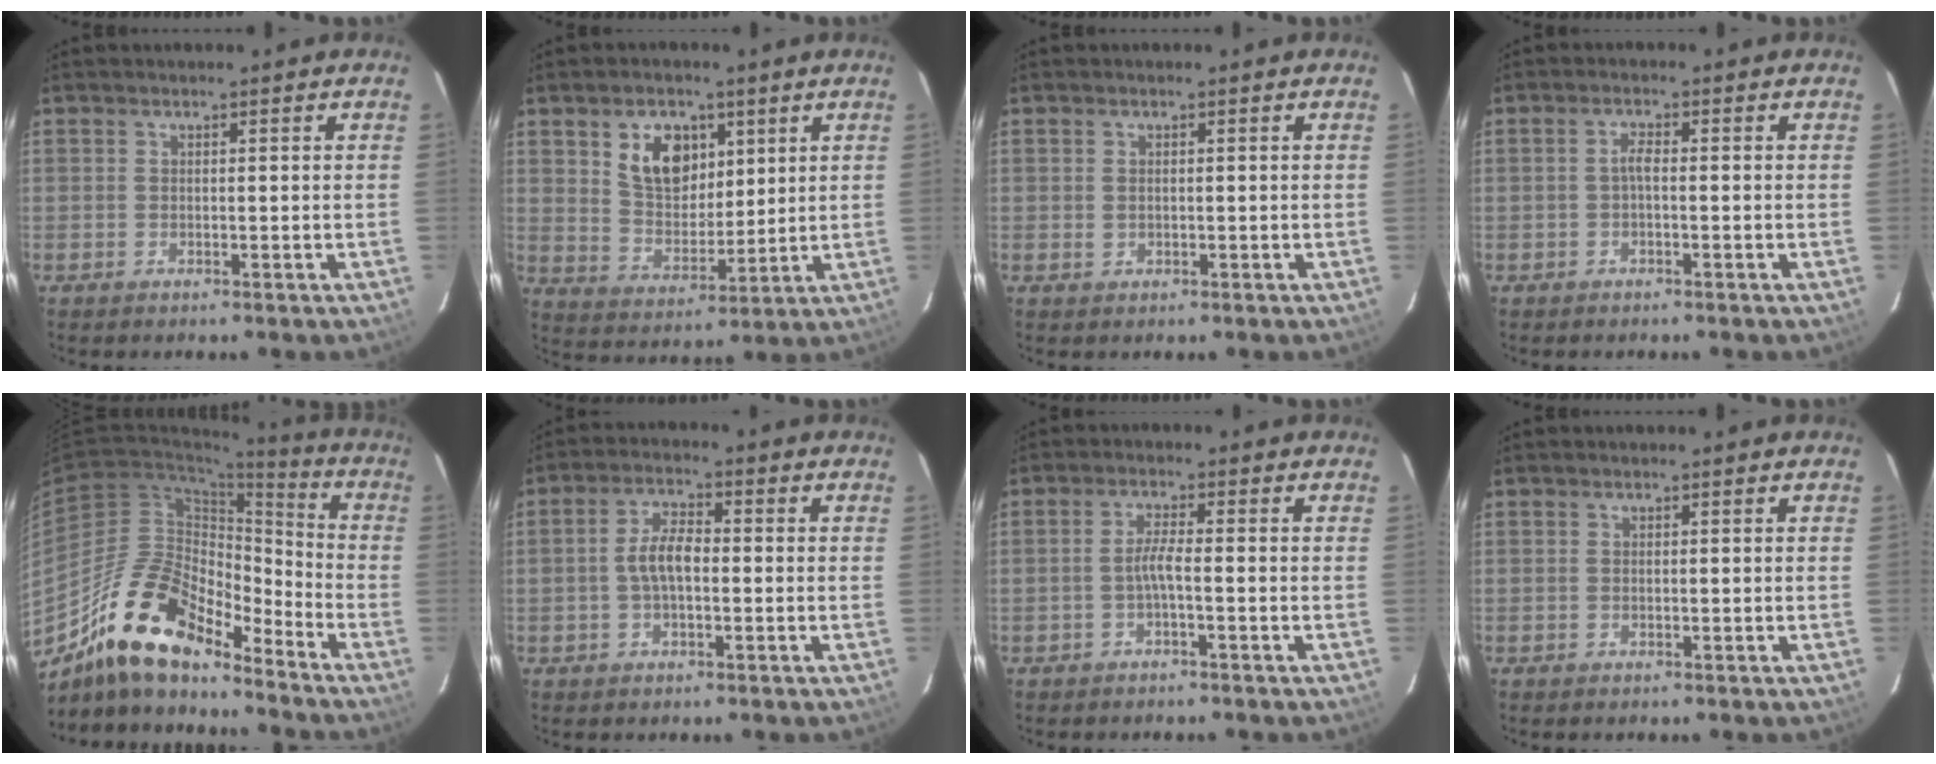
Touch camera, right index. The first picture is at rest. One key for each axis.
{"total": 10.2, "fx": 4.4, "fy": 6.8, "fz": 6.2, "tx": -0.110, "ty": 0.010, "tz": 0.089}
{"total": 0.9, "fx": 0.1, "fy": 0.7, "fz": 0.6, "tx": -0.011, "ty": 0.001, "tz": 0.003}
{"total": 1.6, "fx": -0.4, "fy": 0.4, "fz": 1.5, "tx": -0.029, "ty": 0.007, "tz": -0.010}
{"total": 18.6, "fx": -14.4, "fy": 6.1, "fz": 10.0, "tx": -0.182, "ty": 0.002, "tz": -0.269}
{"total": 5.5, "fx": -0.7, "fy": 2.6, "fz": 4.8, "tx": -0.097, "ty": 0.012, "tz": -0.011}
{"total": 2.5, "fx": -1.2, "fy": -0.2, "fz": 2.2, "tx": -0.046, "ty": 0.003, "tz": -0.022}
{"total": 0.0}